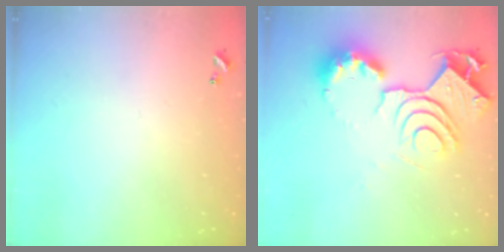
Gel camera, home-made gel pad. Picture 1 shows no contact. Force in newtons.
{"total": 16.4, "press": 16.3, "slide": 1.7}